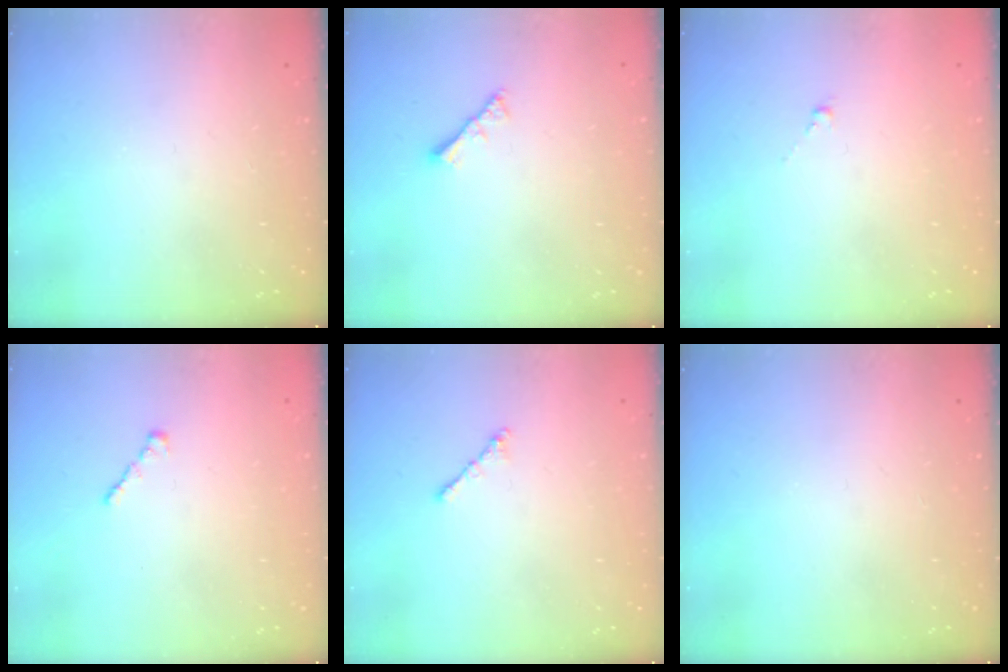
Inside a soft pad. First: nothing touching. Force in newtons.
{"total": 2.8, "press": 2.8, "slide": 0.6}
{"total": 0.5, "press": 0.3, "slide": 0.4}
{"total": 1.4, "press": 1.3, "slide": 0.5}
{"total": 1.8, "press": 1.7, "slide": 0.6}
{"total": 0.0}